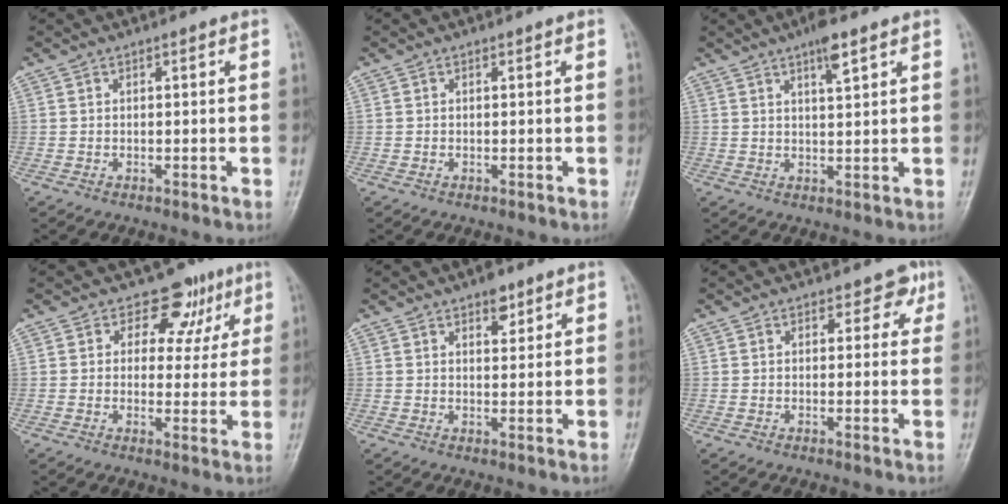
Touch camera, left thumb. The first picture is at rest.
{"total": 0.0}
{"total": 4.6, "force": [2.8, 1.0, 3.5], "torque": [-0.058, -0.009, 0.046]}
{"total": 8.1, "force": [4.3, 6.1, 3.2], "torque": [0.009, -0.009, 0.053]}
{"total": 3.6, "force": [2.3, 1.8, 2.0], "torque": [-0.013, -0.012, 0.033]}
{"total": 3.0, "force": [1.5, 2.4, 1.2], "torque": [0.016, -0.003, 0.012]}